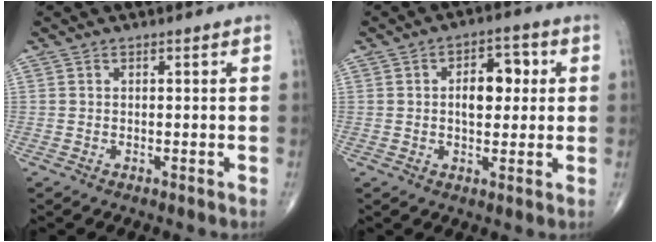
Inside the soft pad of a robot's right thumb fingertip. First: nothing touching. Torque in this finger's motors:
{"motor_torque": [0.39, 0.49, 0.25, -0.28, 0.14]}